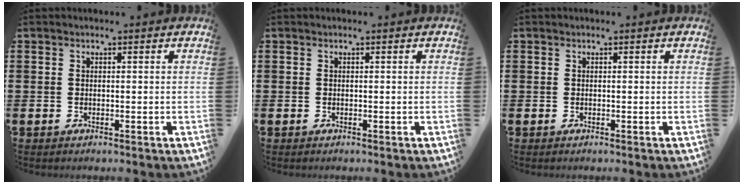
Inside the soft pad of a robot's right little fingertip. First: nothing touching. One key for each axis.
{"total": 0.0}
{"total": 0.0}